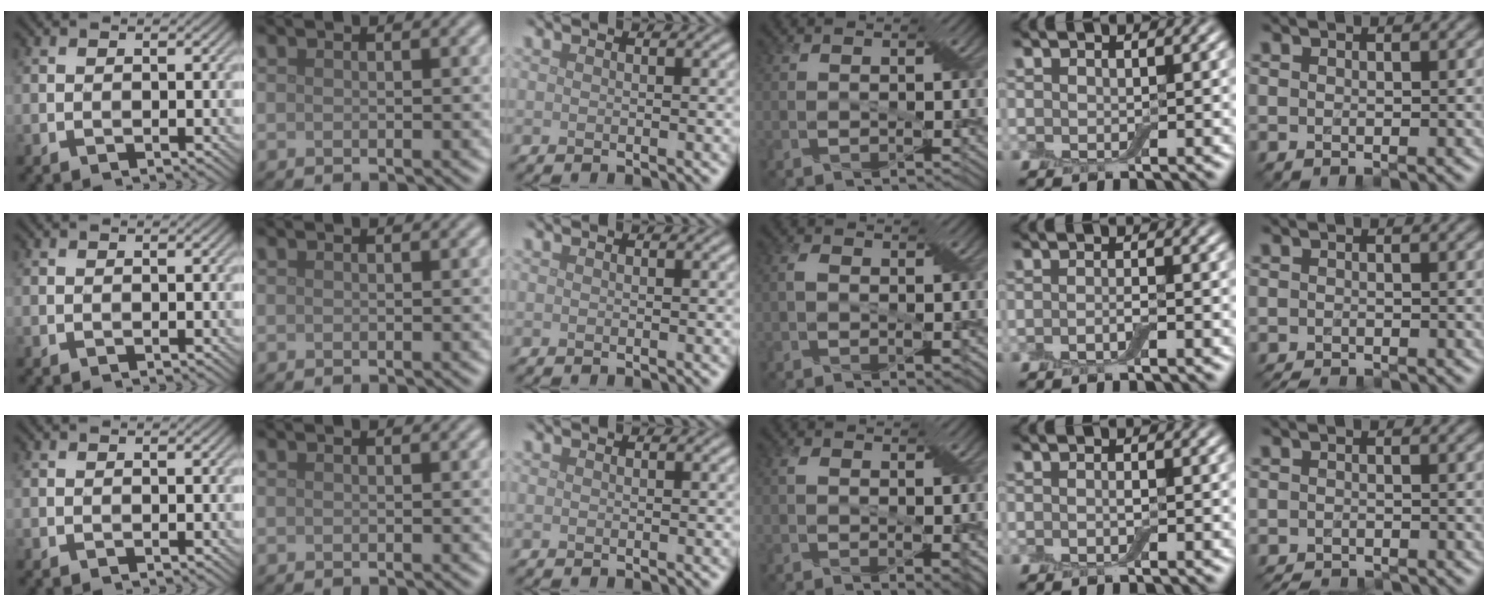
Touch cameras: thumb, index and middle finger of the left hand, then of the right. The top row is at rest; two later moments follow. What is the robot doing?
{"motion": "fold", "object": "apron"}